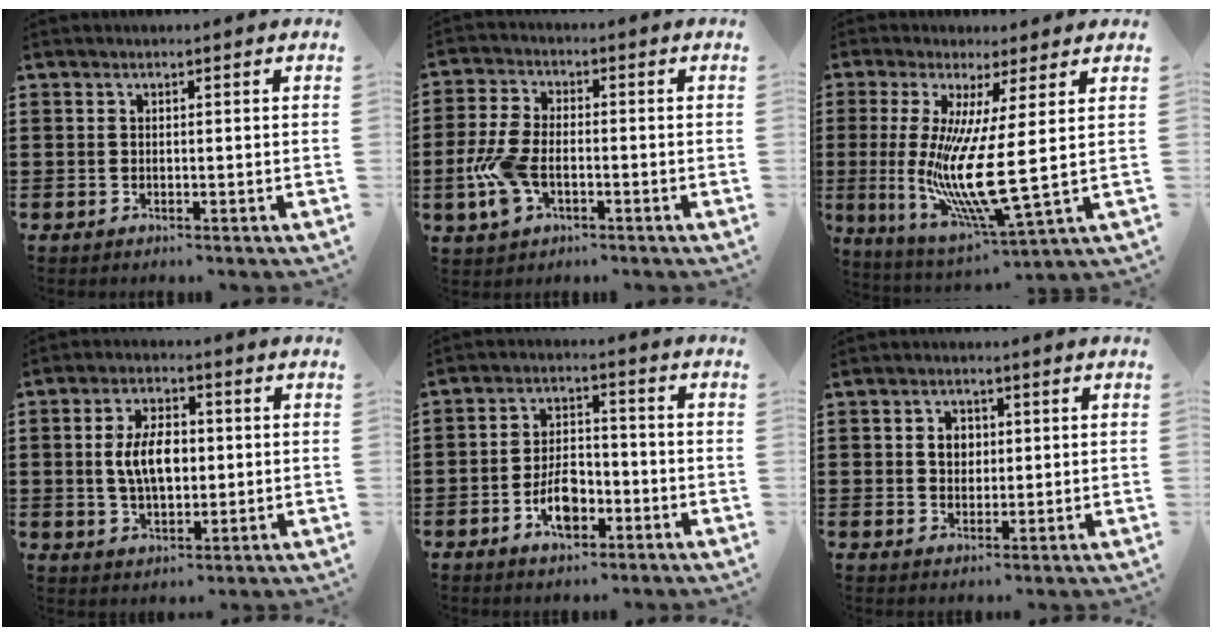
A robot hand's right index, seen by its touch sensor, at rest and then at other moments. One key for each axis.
{"total": 7.2, "fx": -2.0, "fy": 3.9, "fz": 5.7, "tx": -0.138, "ty": -0.005, "tz": -0.040}
{"total": 11.3, "fx": 1.0, "fy": 0.7, "fz": 11.2, "tx": -0.217, "ty": -0.033, "tz": 0.013}
{"total": 7.2, "fx": 0.3, "fy": 3.9, "fz": 6.0, "tx": -0.116, "ty": 0.001, "tz": -0.003}
{"total": 6.7, "fx": -2.8, "fy": 3.5, "fz": 4.9, "tx": -0.093, "ty": 0.002, "tz": -0.055}
{"total": 2.9, "fx": 0.5, "fy": 2.3, "fz": 1.7, "tx": -0.039, "ty": 0.011, "tz": 0.007}